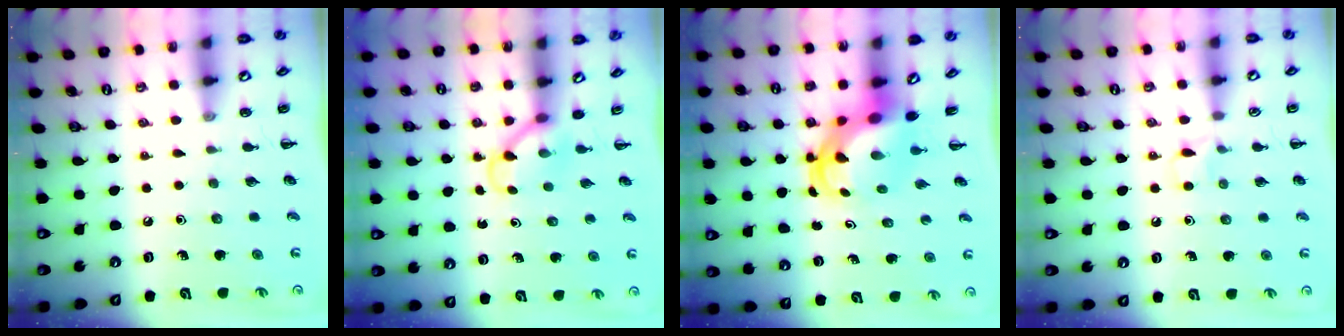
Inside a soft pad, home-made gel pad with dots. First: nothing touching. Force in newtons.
{"total": 3.7, "press": 3.6, "slide": 1.1}
{"total": 5.2, "press": 4.9, "slide": 1.5}
{"total": 5.6, "press": 5.3, "slide": 1.8}